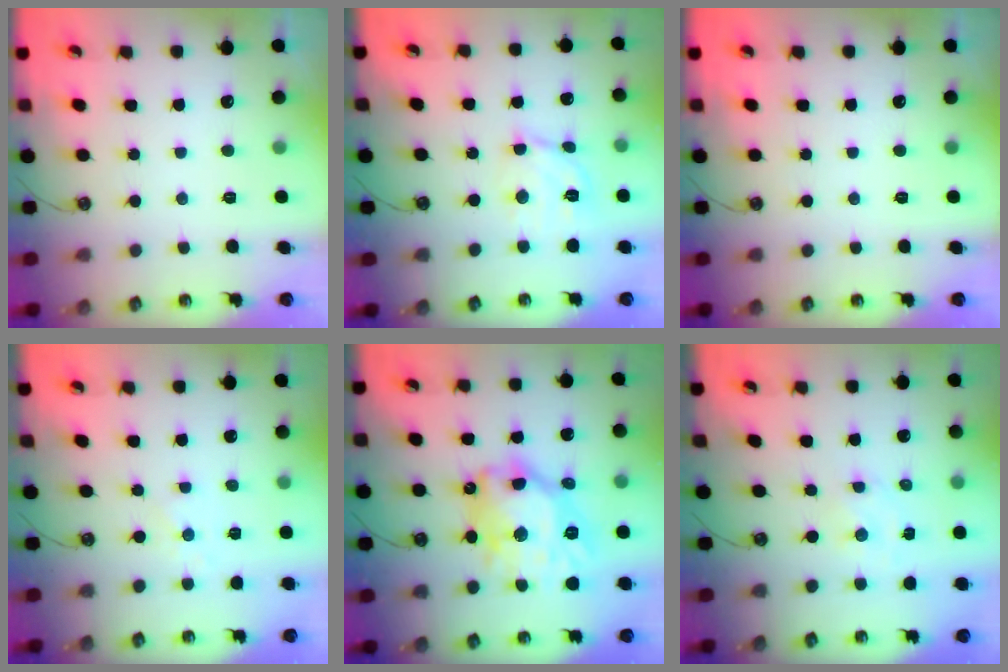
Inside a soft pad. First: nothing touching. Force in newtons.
{"total": 11.6, "press": 11.5, "slide": 1.7}
{"total": 0.0}
{"total": 3.1, "press": 3.1, "slide": 0.3}
{"total": 19.4, "press": 19.2, "slide": 2.3}
{"total": 1.0, "press": 0.9, "slide": 0.2}